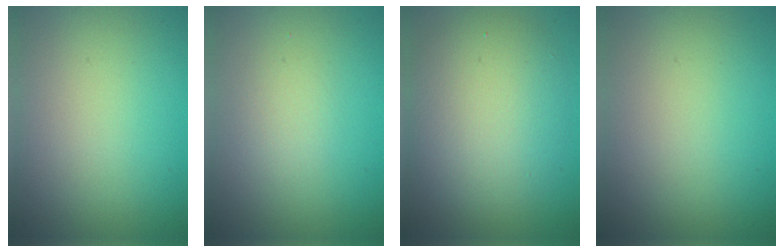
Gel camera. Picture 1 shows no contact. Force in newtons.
{"total": 1.4, "press": 1.4, "slide": 0.1}
{"total": 6.7, "press": 6.7, "slide": 0.2}
{"total": 0.0}